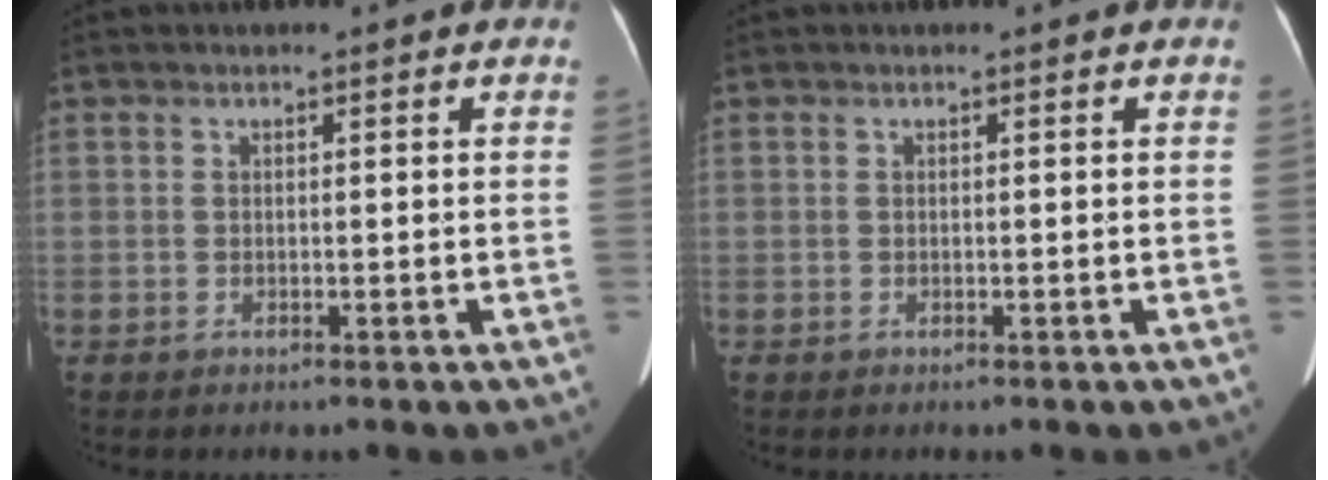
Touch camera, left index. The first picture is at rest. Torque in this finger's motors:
{"motor_torque": [0.05, -0.02, 0.01, 0.01]}